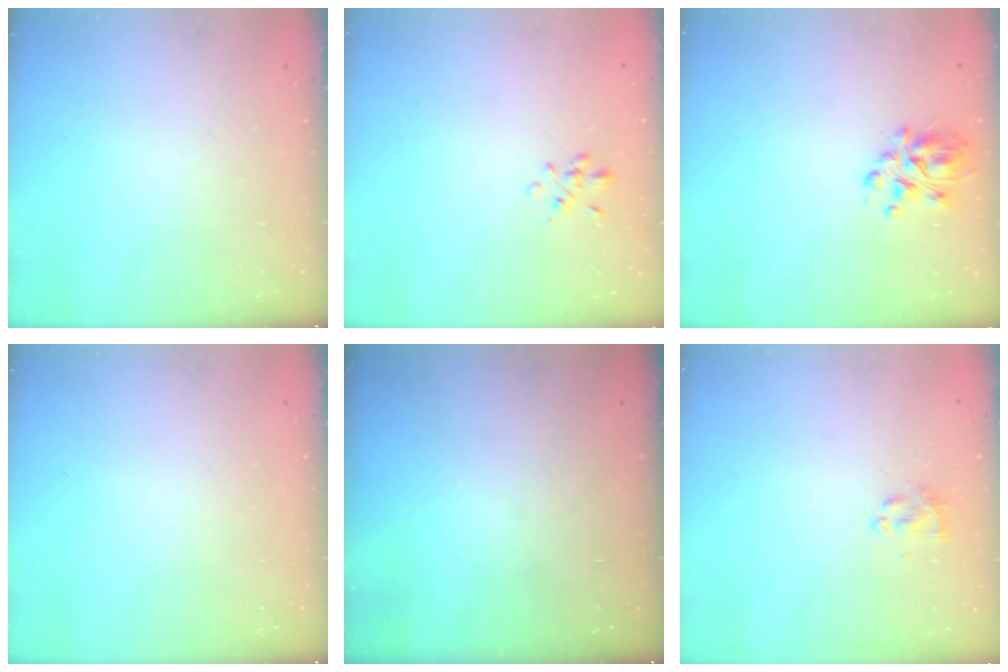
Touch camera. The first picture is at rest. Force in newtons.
{"total": 1.6, "press": 1.5, "slide": 0.6}
{"total": 7.1, "press": 6.7, "slide": 2.3}
{"total": 0.0}
{"total": 0.0}
{"total": 1.4, "press": 1.3, "slide": 0.6}